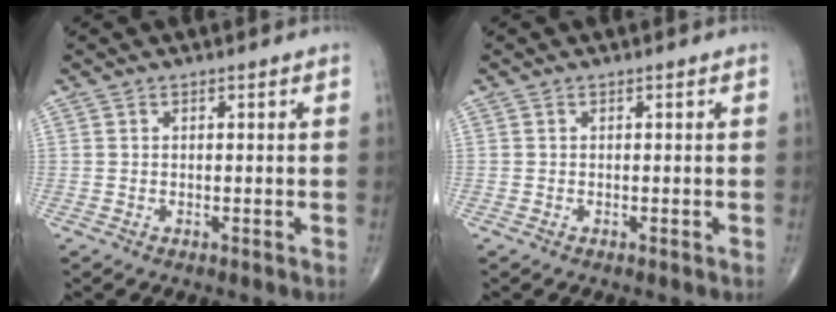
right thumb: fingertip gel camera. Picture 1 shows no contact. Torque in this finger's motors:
{"motor_torque": [1.56, 0.85, -0.06, -0.23, -0.04]}